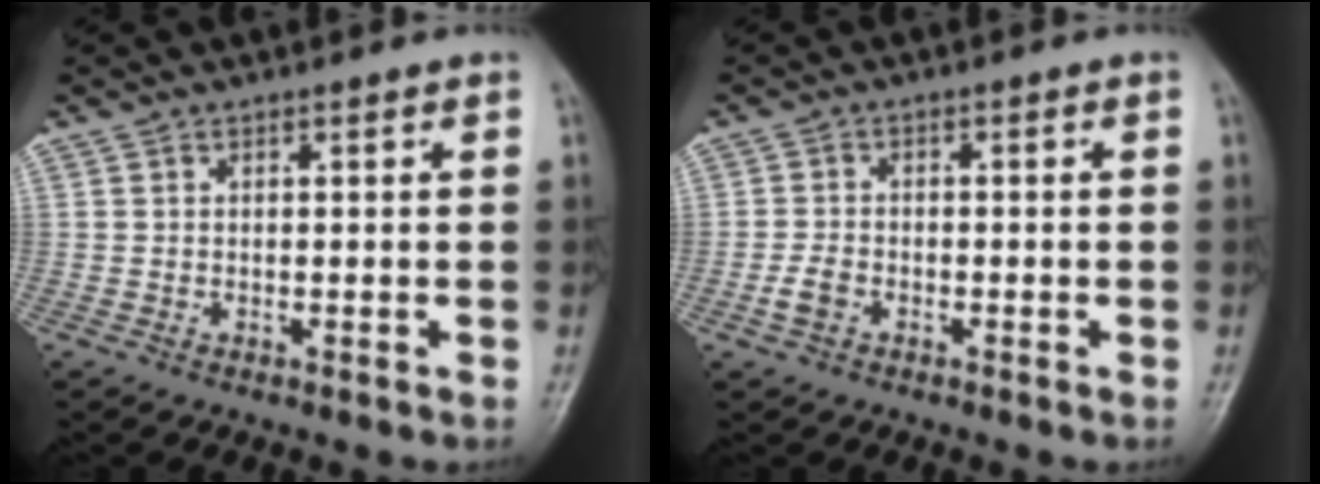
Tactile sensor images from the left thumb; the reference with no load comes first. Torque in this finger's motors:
{"motor_torque": [-0.22, 0.27, 0.09, 0.05, 0.00]}